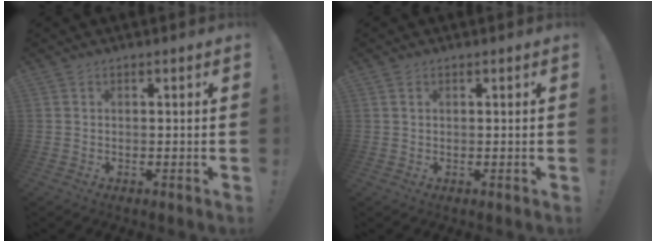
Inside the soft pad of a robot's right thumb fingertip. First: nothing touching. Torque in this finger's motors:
{"motor_torque": [-0.36, 0.16, 0.01, 0.28, -0.05]}